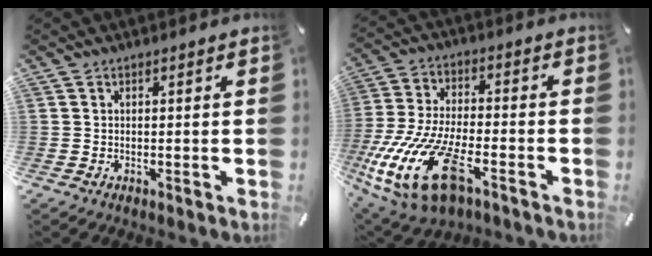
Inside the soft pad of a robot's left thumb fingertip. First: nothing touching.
{"total": 19.1, "force": [-9.1, 8.5, 14.5], "torque": [-0.306, 0.027, -0.150]}